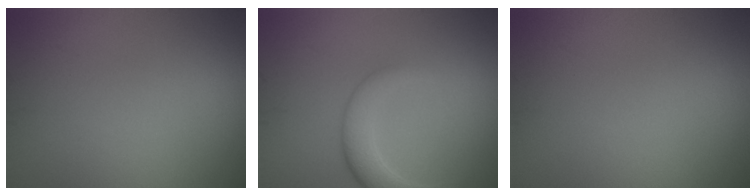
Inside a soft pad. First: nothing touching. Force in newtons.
{"total": 3.6, "press": 3.6, "slide": 0.3}
{"total": 0.0}